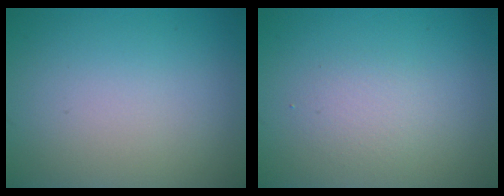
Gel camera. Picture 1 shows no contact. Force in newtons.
{"total": 1.5, "press": 1.5, "slide": 0.1}